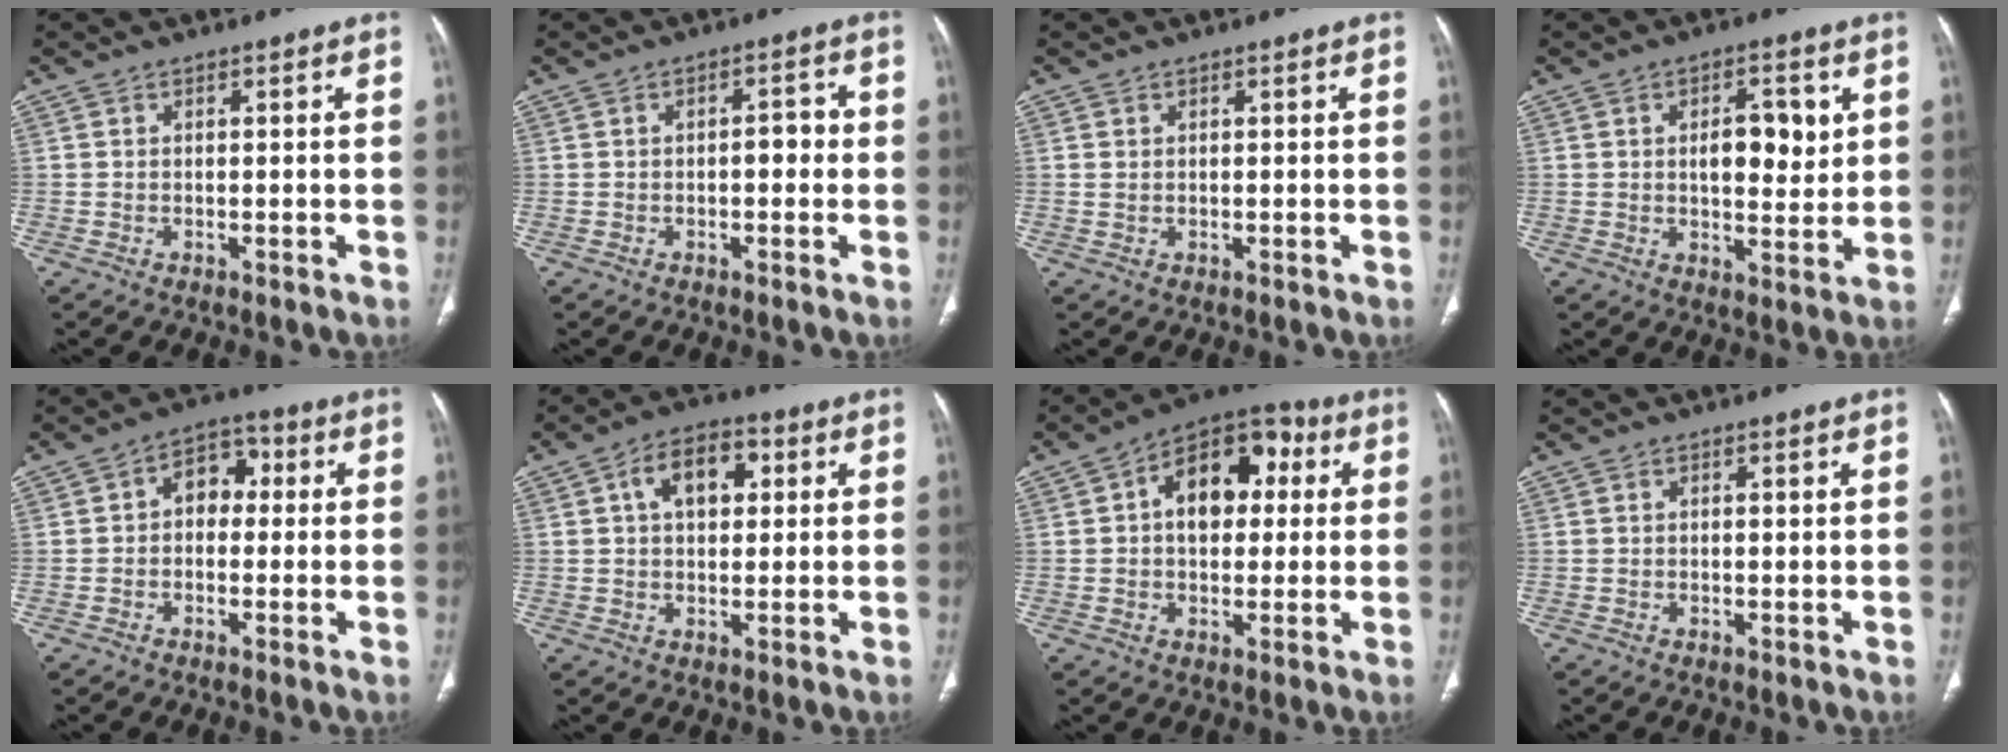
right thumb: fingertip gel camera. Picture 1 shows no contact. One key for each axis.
{"total": 3.3, "fx": -0.3, "fy": 1.8, "fz": 2.7, "tx": -0.024, "ty": 0.012, "tz": -0.010}
{"total": 0.7, "fx": 0.3, "fy": 0.5, "fz": 0.3, "tx": 0.000, "ty": 0.001, "tz": 0.007}
{"total": 9.0, "fx": 2.2, "fy": 4.4, "fz": 7.6, "tx": -0.085, "ty": -0.012, "tz": 0.034}
{"total": 6.7, "fx": 0.6, "fy": 4.9, "fz": 4.6, "tx": -0.031, "ty": 0.027, "tz": -0.001}
{"total": 9.2, "fx": 2.6, "fy": 5.8, "fz": 6.6, "tx": -0.083, "ty": 0.015, "tz": 0.037}
{"total": 14.1, "fx": 2.8, "fy": 9.2, "fz": 10.3, "tx": -0.111, "ty": 0.028, "tz": 0.031}
{"total": 0.7, "fx": 0.2, "fy": 0.2, "fz": 0.6, "tx": -0.011, "ty": -0.001, "tz": 0.004}